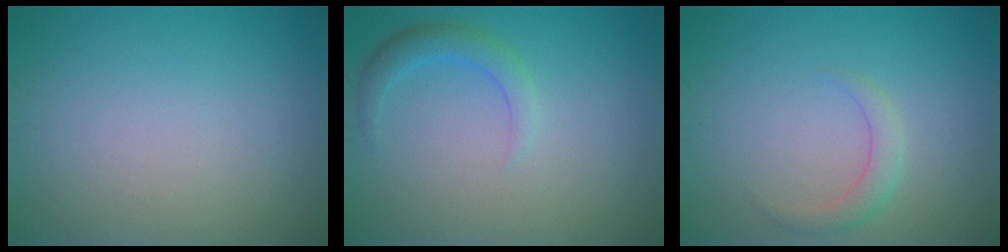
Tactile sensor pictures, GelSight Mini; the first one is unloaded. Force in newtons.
{"total": 2.1, "press": 2.1, "slide": 0.1}
{"total": 1.7, "press": 1.7, "slide": 0.0}